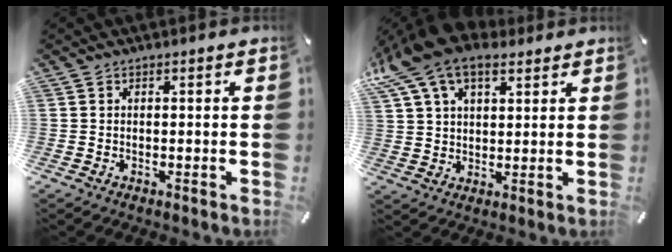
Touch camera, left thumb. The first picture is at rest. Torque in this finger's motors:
{"motor_torque": [2.95, 2.06, 1.80, -0.97, 0.63]}